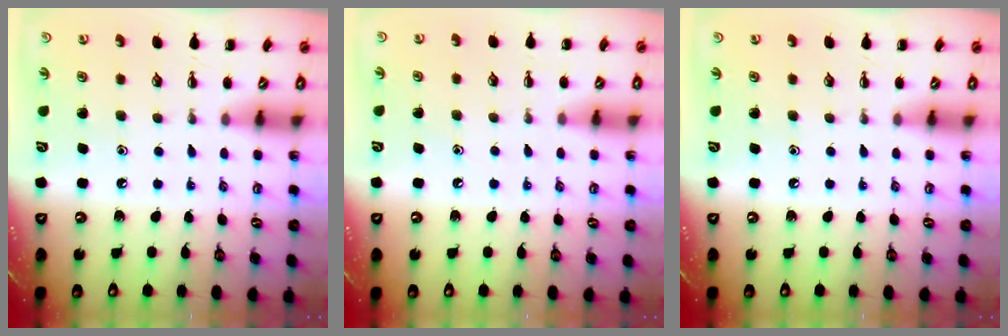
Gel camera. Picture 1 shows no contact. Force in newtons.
{"total": 4.7, "press": 4.5, "slide": 1.6}
{"total": 0.0}